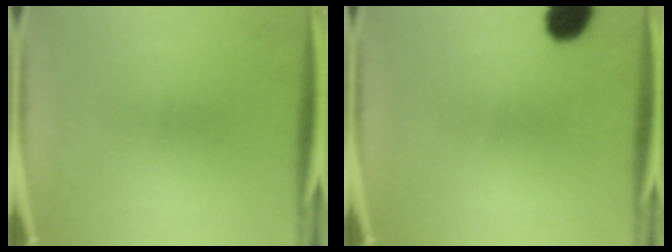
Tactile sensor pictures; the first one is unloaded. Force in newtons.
{"total": 6.6}